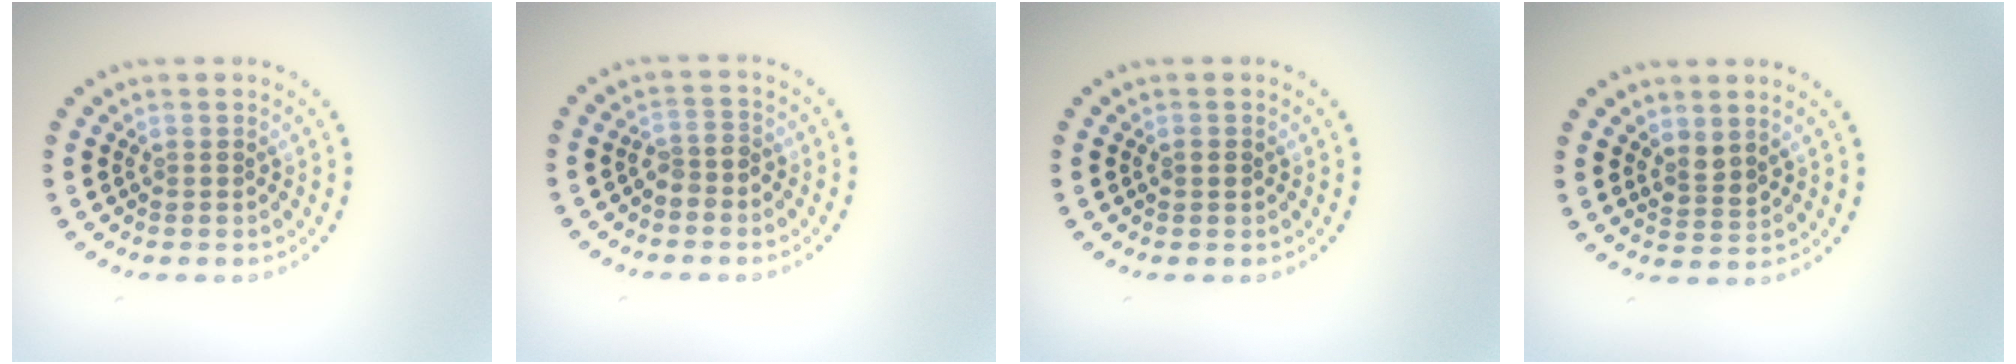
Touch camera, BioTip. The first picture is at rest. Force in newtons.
{"total": 1.5, "press": 1.2, "slide": 0.8}
{"total": 0.9, "press": 0.9, "slide": 0.1}
{"total": 1.6, "press": 1.3, "slide": 1.0}